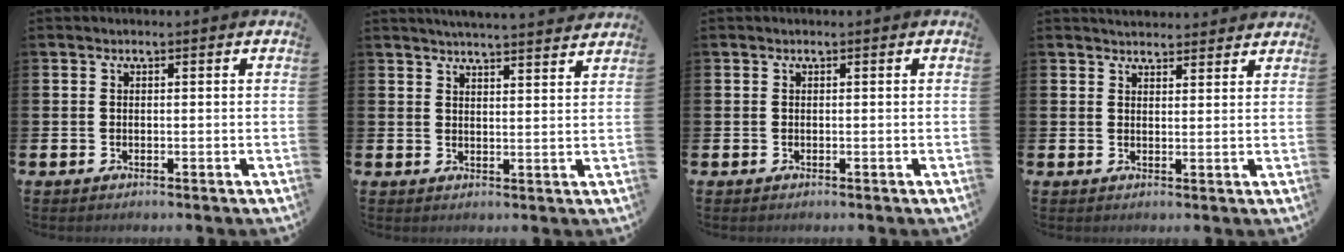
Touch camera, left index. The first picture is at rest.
{"total": 4.4, "force": [4.3, -0.6, 0.4], "torque": [-0.010, -0.026, 0.075]}
{"total": 0.0}
{"total": 3.1, "force": [3.1, 0.5, -0.1], "torque": [0.005, -0.016, 0.054]}